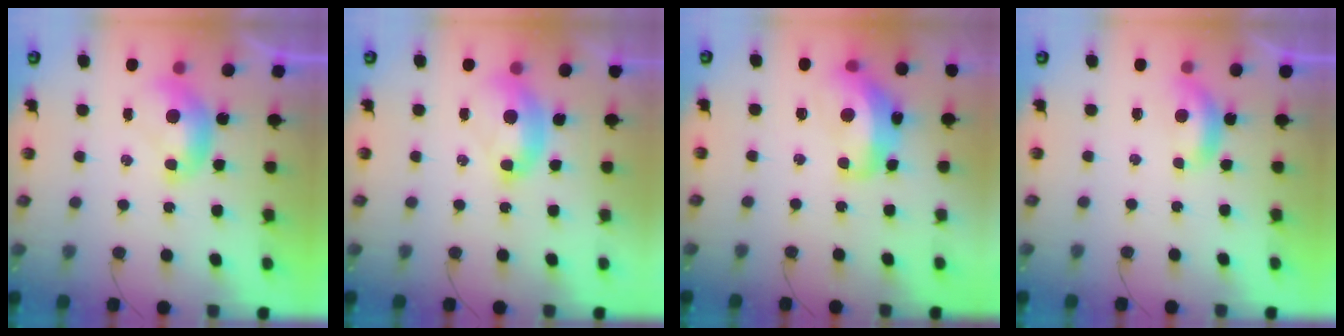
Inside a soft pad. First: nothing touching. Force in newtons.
{"total": 2.5, "press": 2.4, "slide": 0.6}
{"total": 8.0, "press": 8.0, "slide": 1.2}
{"total": 2.2, "press": 2.2, "slide": 0.4}